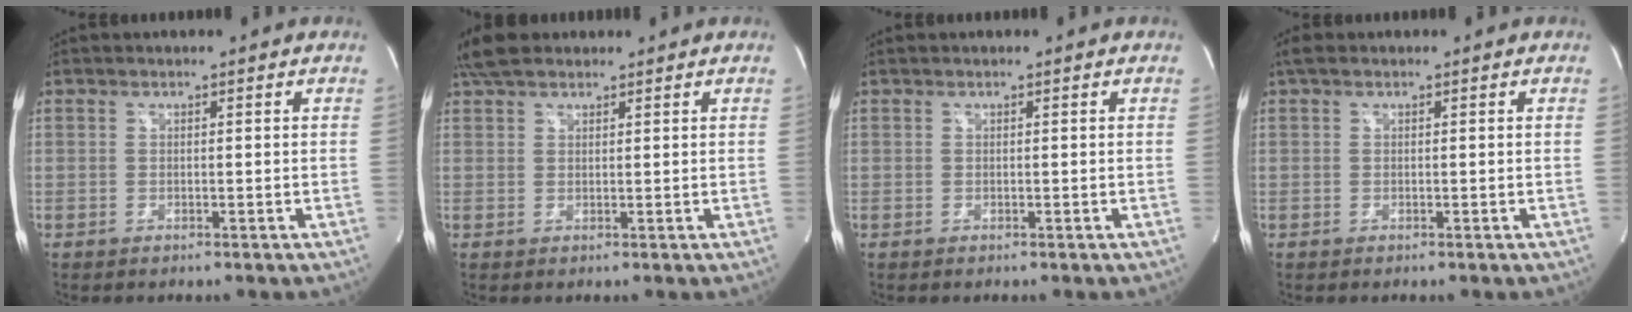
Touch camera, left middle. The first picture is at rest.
{"total": 4.6, "force": [3.8, 2.0, 1.9], "torque": [-0.044, 0.023, 0.073]}
{"total": 0.0}
{"total": 1.1, "force": [0.7, 0.6, 0.7], "torque": [-0.017, 0.014, 0.010]}